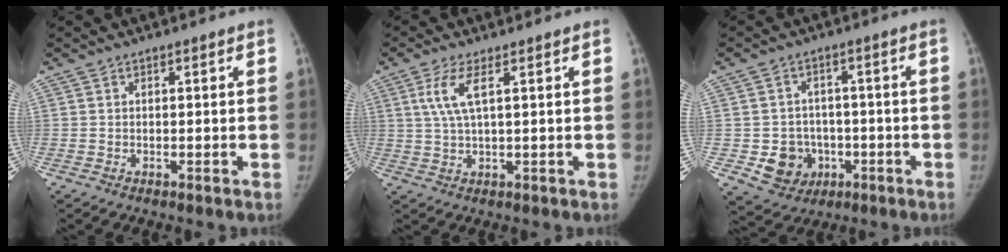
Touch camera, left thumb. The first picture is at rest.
{"total": 5.1, "force": [1.7, 1.2, 4.7], "torque": [-0.119, -0.001, 0.038]}
{"total": 8.5, "force": [-2.4, 7.6, 3.1], "torque": [-0.020, 0.015, -0.027]}